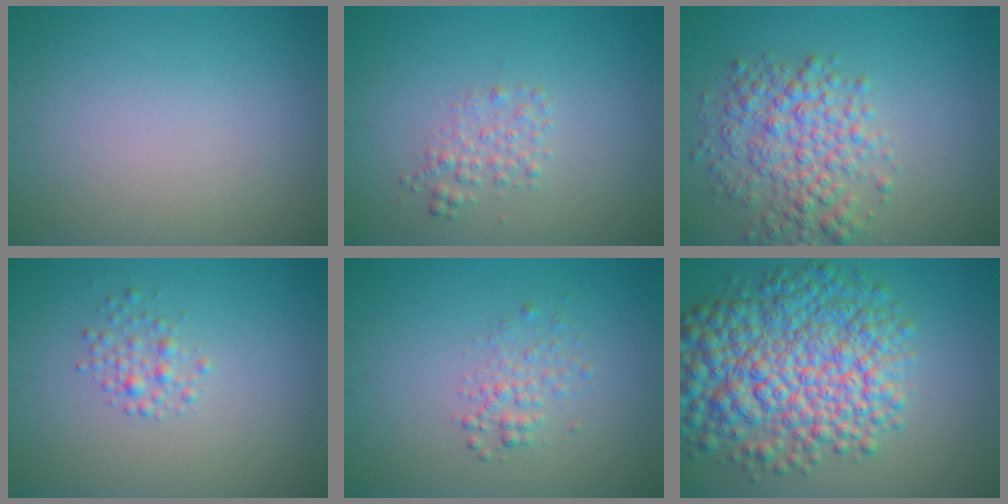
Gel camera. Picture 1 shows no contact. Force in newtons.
{"total": 1.6, "press": 1.6, "slide": 0.0}
{"total": 5.1, "press": 5.1, "slide": 0.1}
{"total": 1.6, "press": 1.6, "slide": 0.1}
{"total": 1.7, "press": 1.7, "slide": 0.1}
{"total": 10.8, "press": 10.8, "slide": 0.3}